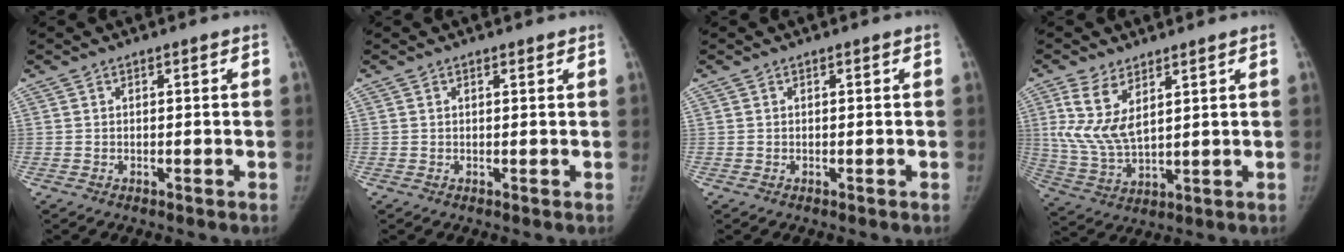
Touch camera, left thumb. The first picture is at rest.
{"total": 0.7, "force": [0.6, 0.2, 0.3], "torque": [-0.008, -0.004, 0.009]}
{"total": 0.0}
{"total": 10.2, "force": [4.3, 4.8, 7.9], "torque": [-0.162, -0.018, 0.098]}